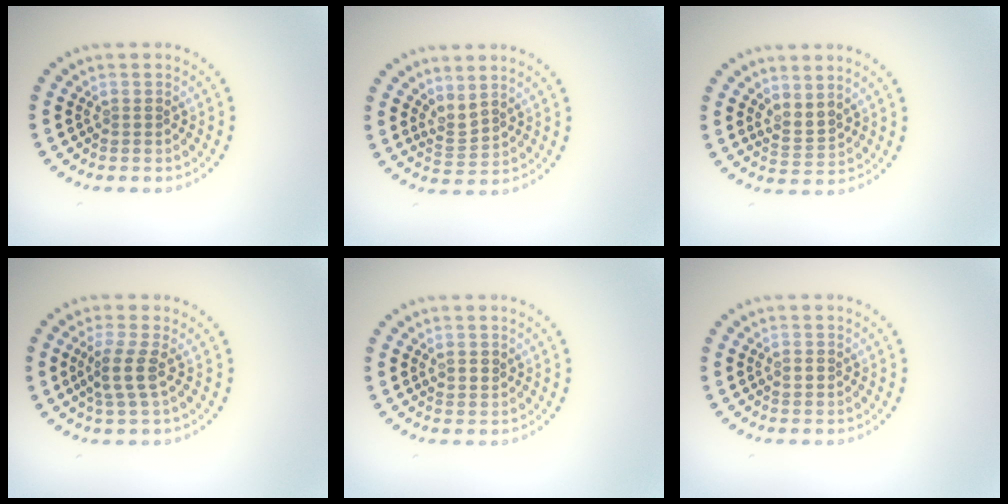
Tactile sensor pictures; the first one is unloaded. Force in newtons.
{"total": 1.9, "press": 1.3, "slide": 1.4}
{"total": 2.1, "press": 1.5, "slide": 1.4}
{"total": 2.6, "press": 2.1, "slide": 1.6}
{"total": 1.1, "press": 1.0, "slide": 0.5}
{"total": 1.0, "press": 1.0, "slide": 0.1}